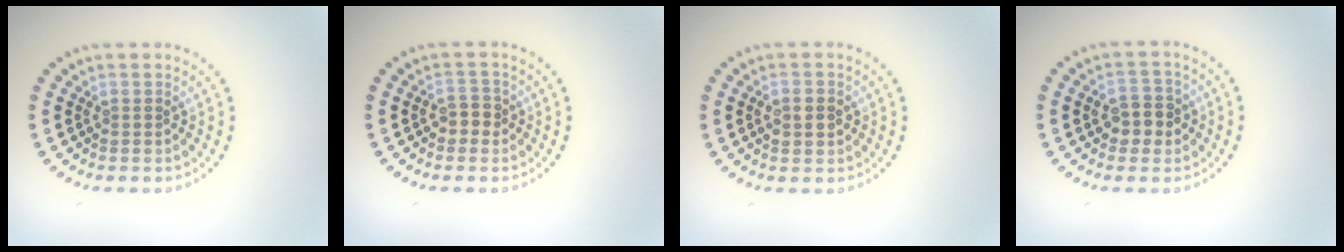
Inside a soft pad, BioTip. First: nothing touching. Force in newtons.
{"total": 1.8, "press": 1.7, "slide": 0.5}
{"total": 2.0, "press": 2.0, "slide": 0.1}
{"total": 2.8, "press": 2.8, "slide": 0.4}